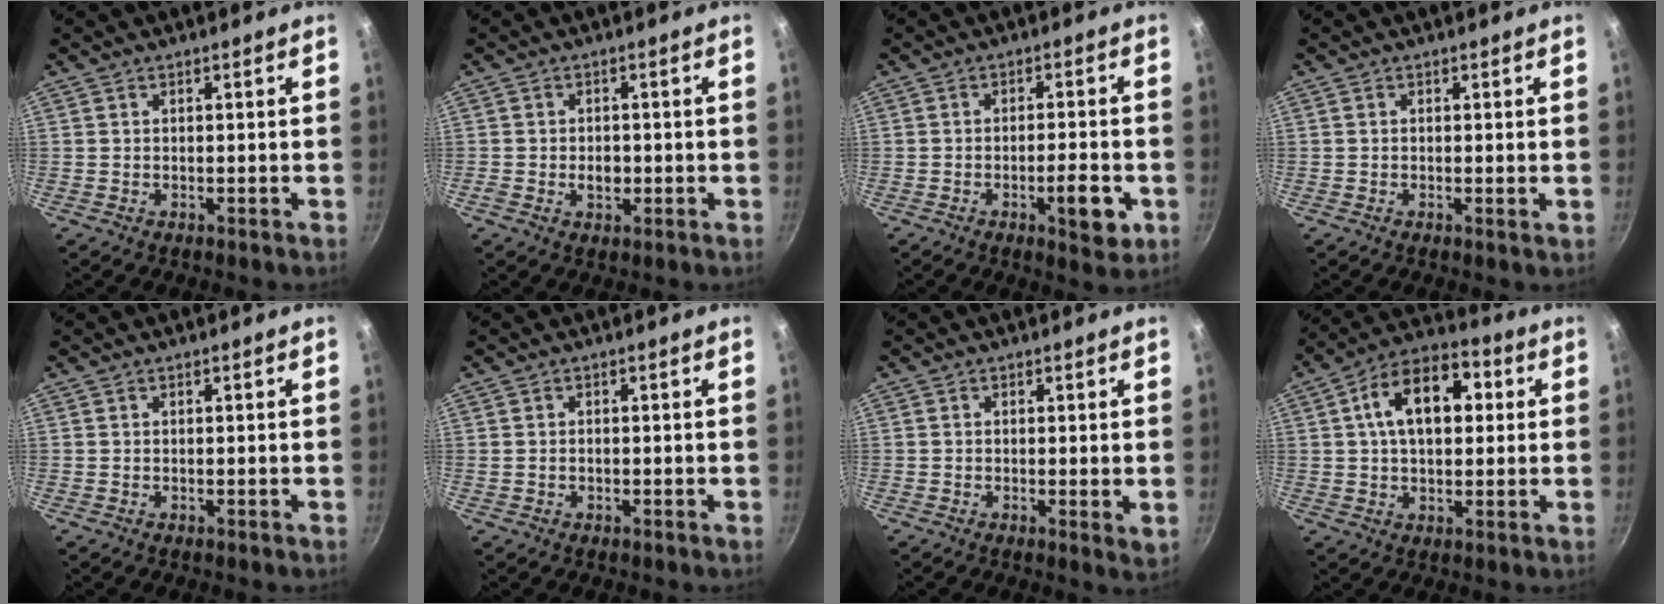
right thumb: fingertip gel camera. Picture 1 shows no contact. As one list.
[{"total": 3.0, "force": [-0.6, 2.2, 2.0], "torque": [-0.022, 0.003, -0.009]}, {"total": 7.0, "force": [-2.4, 2.4, 6.2], "torque": [-0.075, 0.011, -0.031]}, {"total": 0.6, "force": [0.0, 0.1, 0.6], "torque": [-0.011, -0.002, -0.002]}, {"total": 0.0}, {"total": 0.7, "force": [-0.1, 0.5, 0.5], "torque": [-0.008, 0.003, -0.001]}, {"total": 2.2, "force": [0.1, 0.6, 2.1], "torque": [-0.032, -0.007, -0.001]}, {"total": 14.8, "force": [3.0, 8.9, 11.4], "torque": [-0.145, 0.021, 0.033]}]